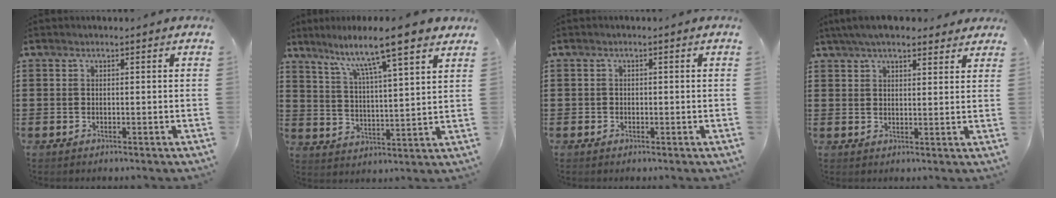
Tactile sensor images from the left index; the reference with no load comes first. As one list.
[{"total": 9.0, "force": [7.2, 0.0, 5.4], "torque": [-0.113, -0.042, 0.114]}, {"total": 0.8, "force": [-0.2, 0.7, 0.2], "torque": [-0.006, 0.003, -0.006]}, {"total": 5.4, "force": [4.6, 1.4, 2.5], "torque": [-0.062, 0.001, 0.085]}]